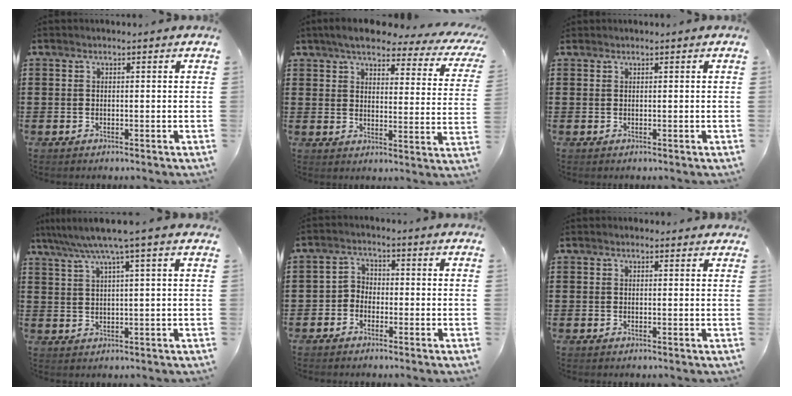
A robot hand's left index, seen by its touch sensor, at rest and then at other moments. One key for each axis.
{"total": 5.5, "fx": 4.6, "fy": 1.1, "fz": 2.8, "tx": -0.067, "ty": -0.022, "tz": 0.074}
{"total": 0.0}
{"total": 5.4, "fx": 3.6, "fy": -0.7, "fz": 3.9, "tx": -0.087, "ty": -0.010, "tz": 0.058}
{"total": 2.6, "fx": -1.8, "fy": 1.9, "fz": 0.4, "tx": -0.018, "ty": 0.008, "tz": -0.041}
{"total": 0.8, "fx": 0.7, "fy": 0.3, "fz": 0.2, "tx": -0.006, "ty": 0.003, "tz": 0.013}